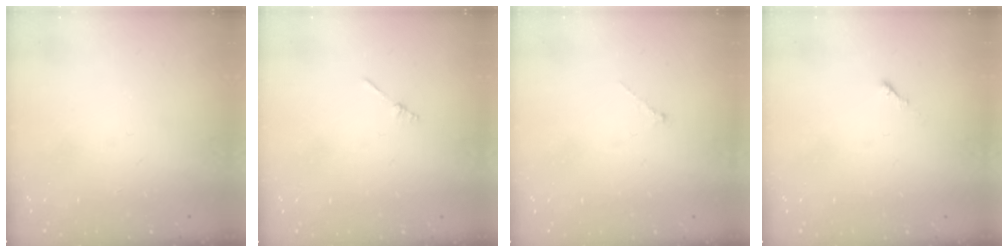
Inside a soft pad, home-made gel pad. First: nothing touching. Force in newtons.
{"total": 1.3, "press": 1.3, "slide": 0.3}
{"total": 0.0}
{"total": 0.0}